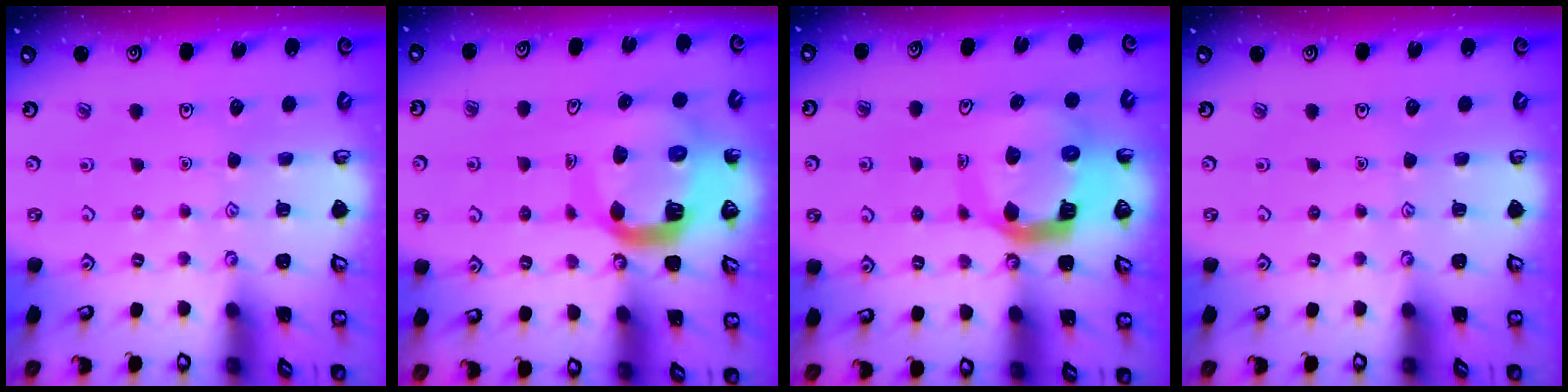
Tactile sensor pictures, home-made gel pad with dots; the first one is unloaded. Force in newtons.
{"total": 11.8, "press": 11.7, "slide": 1.4}
{"total": 12.1, "press": 12.0, "slide": 1.4}
{"total": 0.0}